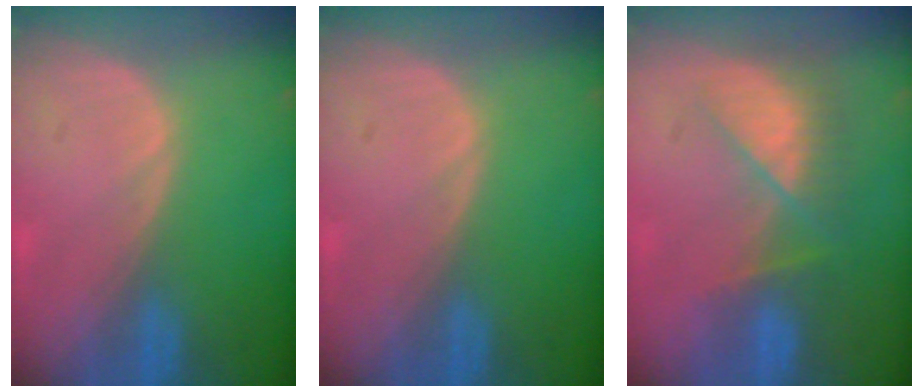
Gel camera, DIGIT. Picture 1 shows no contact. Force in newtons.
{"total": 0.0}
{"total": 7.9, "press": 7.0, "slide": 3.7}